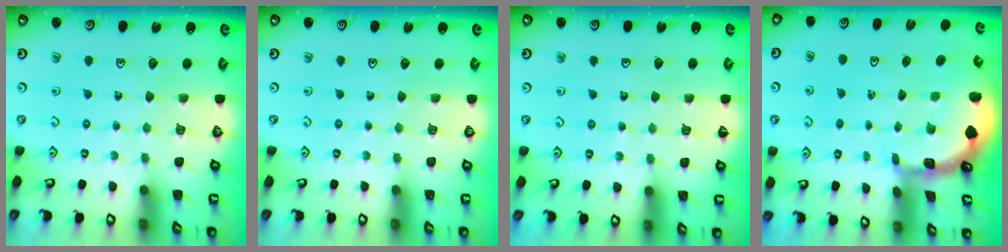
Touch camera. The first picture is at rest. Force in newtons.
{"total": 0.0}
{"total": 2.8, "press": 2.8, "slide": 0.3}
{"total": 2.6, "press": 2.6, "slide": 0.3}